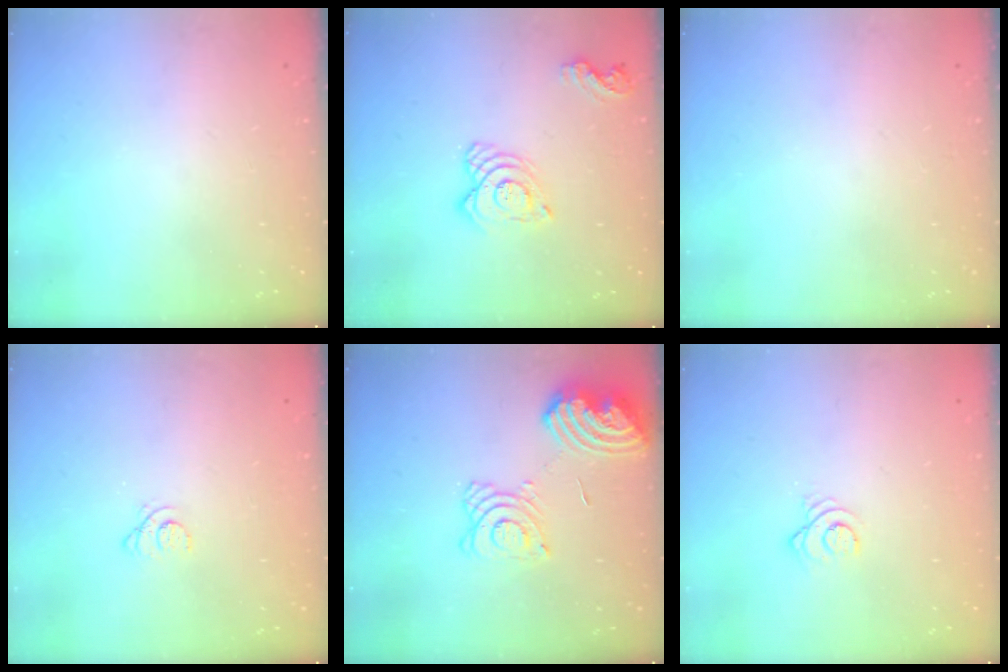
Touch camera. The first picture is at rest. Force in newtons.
{"total": 11.1, "press": 11.1, "slide": 1.1}
{"total": 0.0}
{"total": 1.2, "press": 1.2, "slide": 0.1}
{"total": 14.4, "press": 14.3, "slide": 1.5}
{"total": 3.5, "press": 3.5, "slide": 0.2}